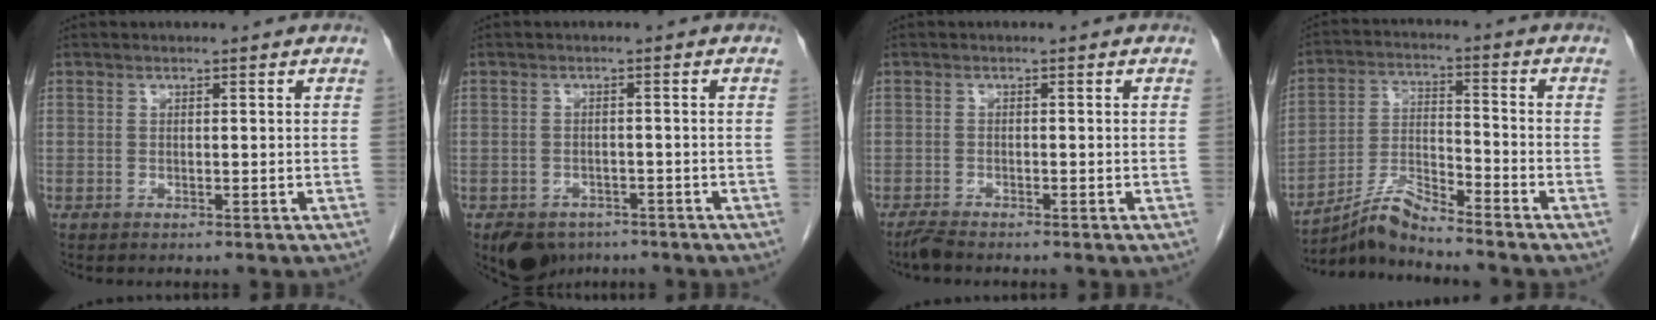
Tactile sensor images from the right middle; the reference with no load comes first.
{"total": 6.2, "force": [-4.4, 4.1, 1.6], "torque": [-0.020, 0.001, -0.062]}
{"total": 1.7, "force": [-1.6, 0.1, 0.8], "torque": [-0.025, -0.006, -0.032]}
{"total": 5.2, "force": [-4.8, -0.9, 1.9], "torque": [-0.047, -0.008, -0.092]}